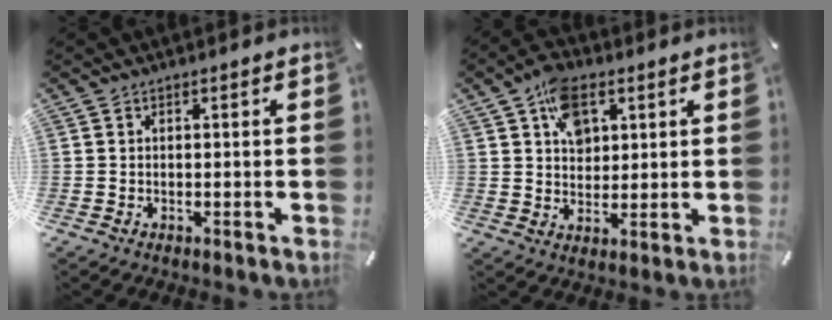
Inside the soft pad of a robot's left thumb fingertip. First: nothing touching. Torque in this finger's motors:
{"motor_torque": [1.42, 1.40, 0.92, -0.97, 0.31]}